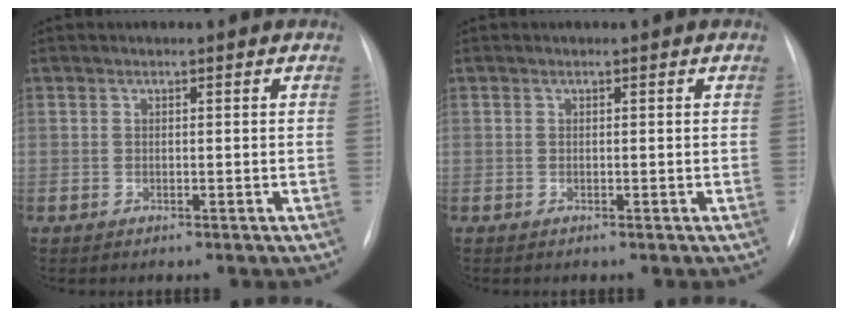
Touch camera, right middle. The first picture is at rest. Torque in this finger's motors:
{"motor_torque": [-0.08, -0.13, -0.02, 0.00]}